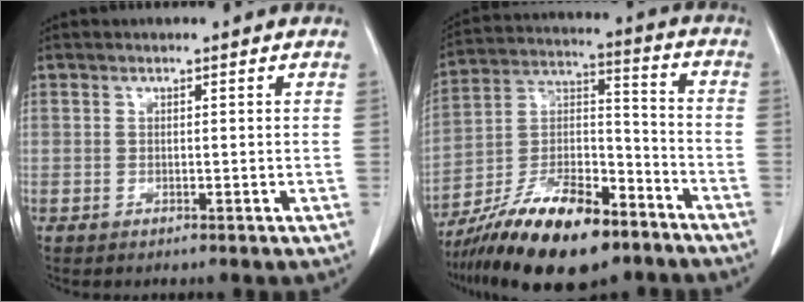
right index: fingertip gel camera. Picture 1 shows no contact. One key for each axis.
{"total": 20.1, "fx": -14.1, "fy": 6.2, "fz": 12.9, "tx": -0.236, "ty": 0.009, "tz": -0.244}